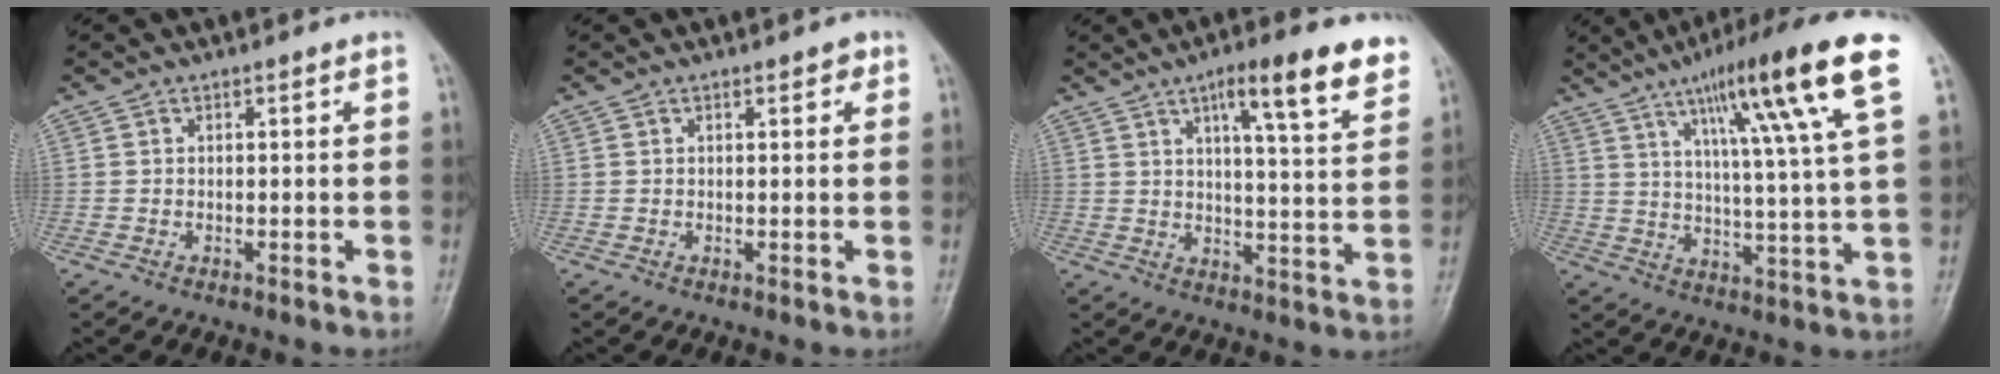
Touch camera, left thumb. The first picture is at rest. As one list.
[{"total": 1.7, "force": [0.9, 0.8, 1.2], "torque": [-0.007, -0.001, 0.009]}, {"total": 10.6, "force": [6.8, 2.0, 7.9], "torque": [-0.092, -0.037, 0.093]}, {"total": 18.5, "force": [9.3, 1.2, 16.0], "torque": [-0.246, -0.024, 0.139]}]